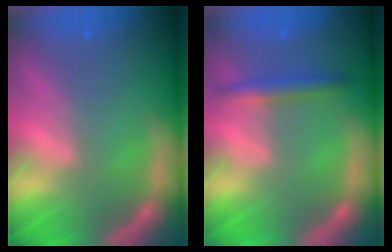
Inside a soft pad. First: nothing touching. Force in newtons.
{"total": 2.4}